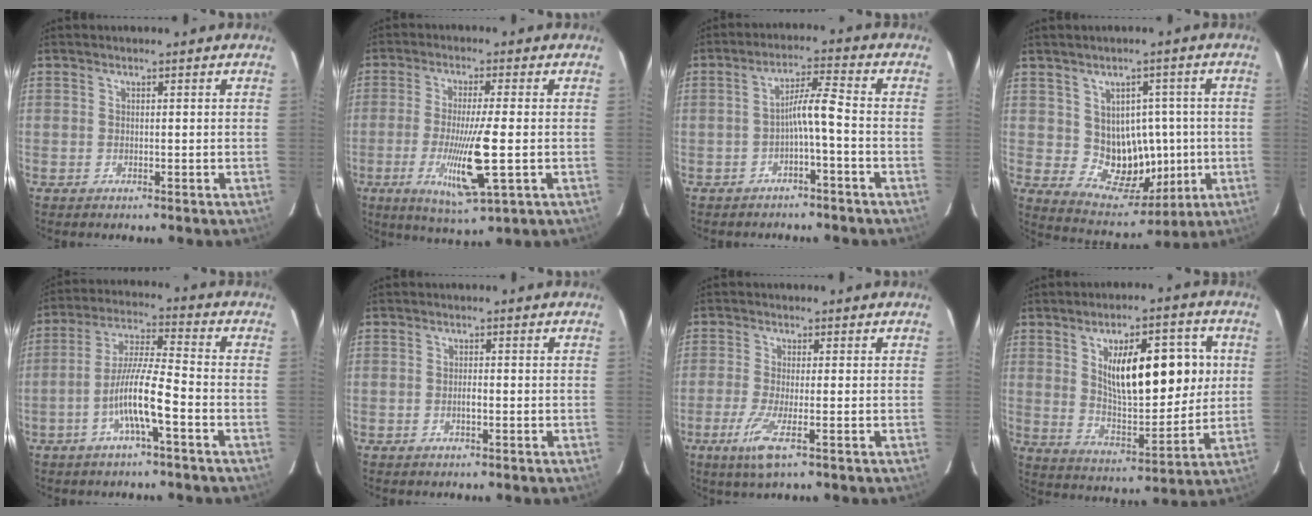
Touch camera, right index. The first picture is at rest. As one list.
[{"total": 10.6, "force": [-2.4, 0.2, 10.4], "torque": [-0.192, -0.028, -0.042]}, {"total": 4.9, "force": [-1.6, -0.2, 4.6], "torque": [-0.078, 0.019, -0.025]}, {"total": 9.8, "force": [0.1, 7.2, 6.6], "torque": [-0.091, 0.021, 0.028]}, {"total": 9.4, "force": [-3.6, 0.5, 8.7], "torque": [-0.169, 0.009, -0.070]}, {"total": 1.2, "force": [-0.4, 0.3, 1.1], "torque": [-0.018, 0.002, -0.007]}, {"total": 5.2, "force": [-2.5, 0.2, 4.6], "torque": [-0.093, -0.016, -0.049]}, {"total": 16.4, "force": [4.0, 6.1, 14.7], "torque": [-0.227, 0.017, 0.071]}]